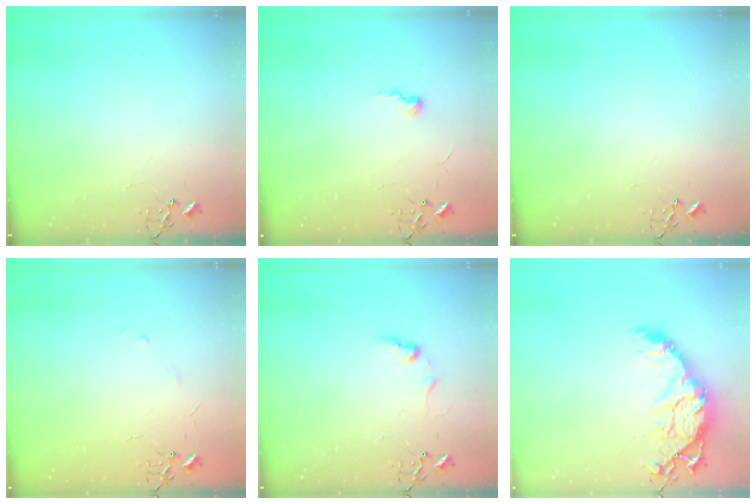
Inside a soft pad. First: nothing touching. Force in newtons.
{"total": 5.9, "press": 5.9, "slide": 0.6}
{"total": 0.0}
{"total": 3.4, "press": 3.4, "slide": 0.6}
{"total": 7.9, "press": 7.8, "slide": 1.0}
{"total": 15.5, "press": 15.4, "slide": 1.3}